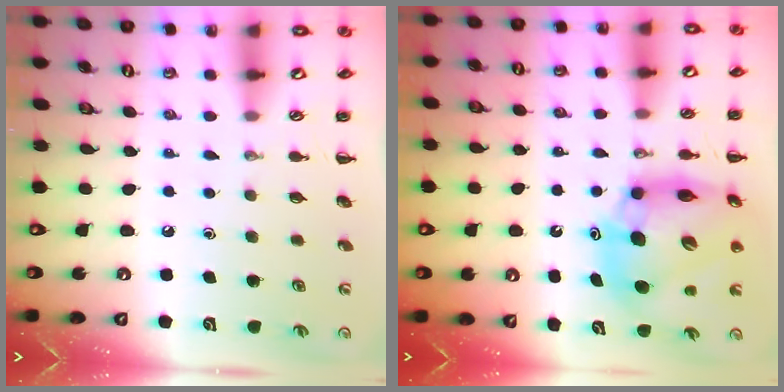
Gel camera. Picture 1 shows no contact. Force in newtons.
{"total": 14.2, "press": 13.6, "slide": 4.2}